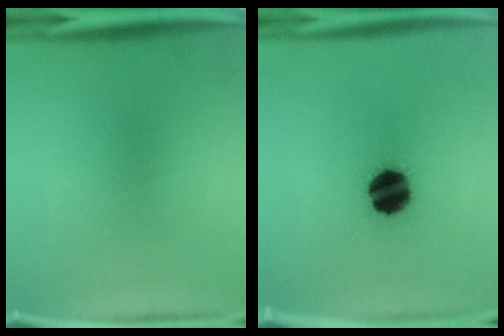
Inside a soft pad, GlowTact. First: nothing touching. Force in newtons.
{"total": 14.6}